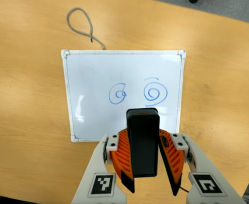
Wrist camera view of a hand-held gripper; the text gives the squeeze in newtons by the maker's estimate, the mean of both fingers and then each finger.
{"total": 7.1, "left": 8.0, "right": 6.3}